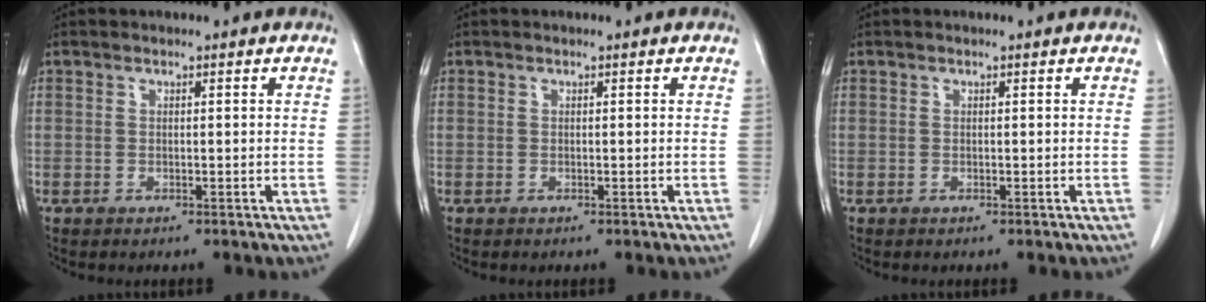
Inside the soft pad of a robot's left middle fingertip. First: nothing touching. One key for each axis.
{"total": 0.0}
{"total": 0.0}